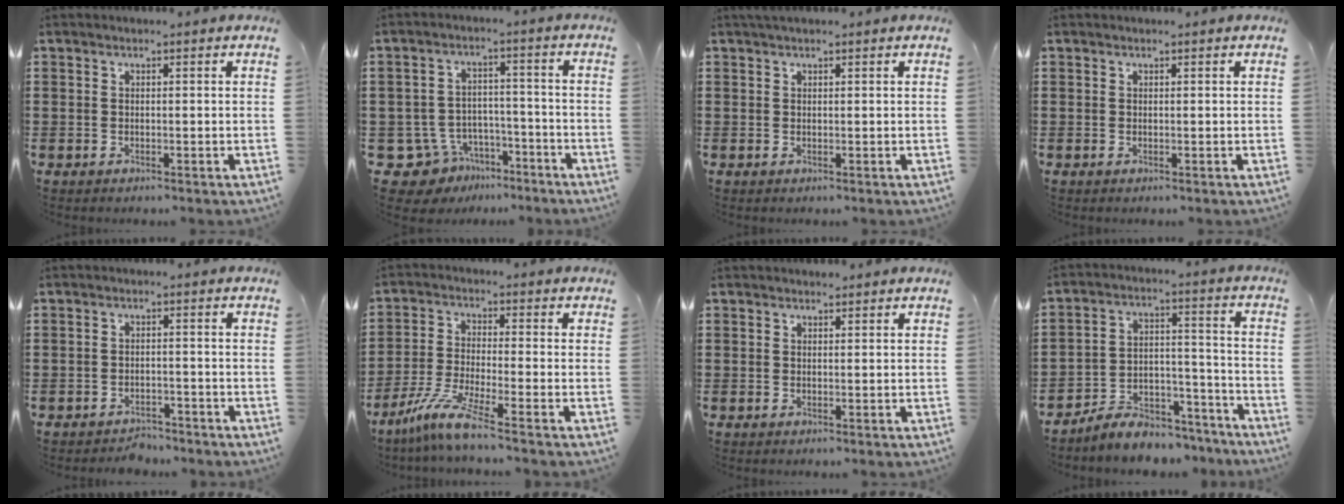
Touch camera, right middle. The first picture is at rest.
{"total": 6.0, "force": [-4.5, 3.7, 1.1], "torque": [-0.055, 0.009, -0.094]}
{"total": 0.9, "force": [0.6, 0.1, 0.7], "torque": [-0.014, 0.002, 0.011]}
{"total": 0.0}
{"total": 2.5, "force": [-2.4, 0.5, -0.1], "torque": [-0.006, 0.000, -0.054]}
{"total": 6.9, "force": [-5.2, 0.2, 4.6], "torque": [-0.108, -0.018, -0.104]}
{"total": 0.5, "force": [0.4, 0.3, -0.1], "torque": [0.008, -0.005, 0.006]}
{"total": 6.9, "force": [-6.5, 1.9, 1.2], "torque": [-0.020, 0.022, -0.128]}